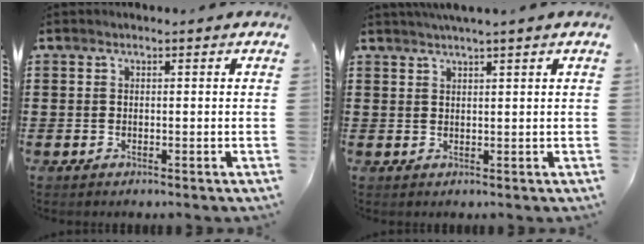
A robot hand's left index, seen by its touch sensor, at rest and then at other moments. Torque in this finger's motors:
{"motor_torque": [1.46, -0.68, 0.44, 0.14]}